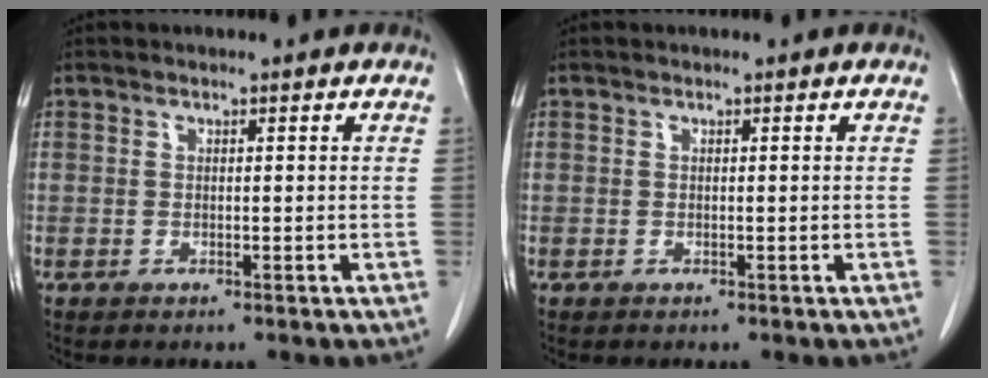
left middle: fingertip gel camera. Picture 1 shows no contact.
{"total": 0.0}